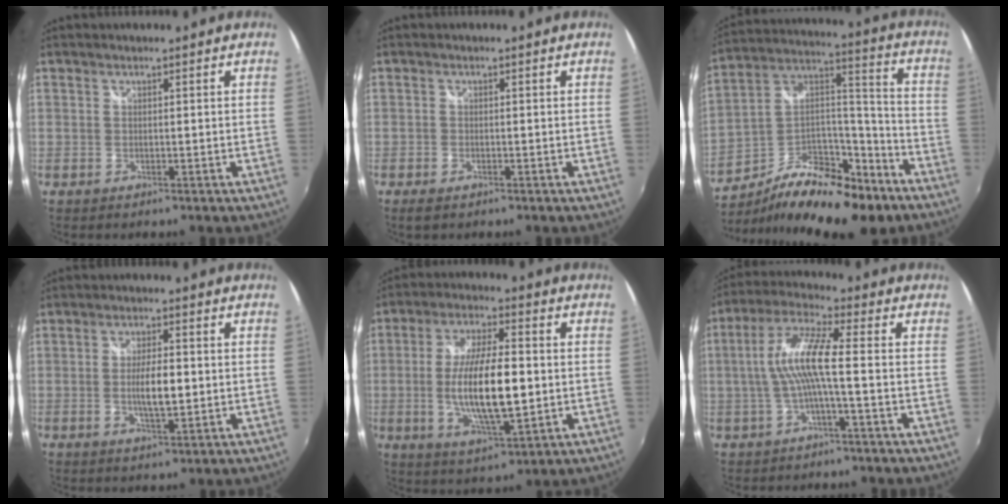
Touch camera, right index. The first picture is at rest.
{"total": 2.0, "force": [-1.3, 1.0, 1.1], "torque": [-0.023, -0.006, -0.023]}
{"total": 22.8, "force": [-14.8, 10.2, 14.1], "torque": [-0.250, 0.020, -0.235]}
{"total": 5.7, "force": [-0.5, 1.7, 5.4], "torque": [-0.102, -0.003, -0.008]}
{"total": 14.6, "force": [-1.4, 4.3, 13.9], "torque": [-0.266, -0.008, -0.019]}
{"total": 9.2, "force": [-1.3, 0.6, 9.1], "torque": [-0.190, 0.012, -0.020]}